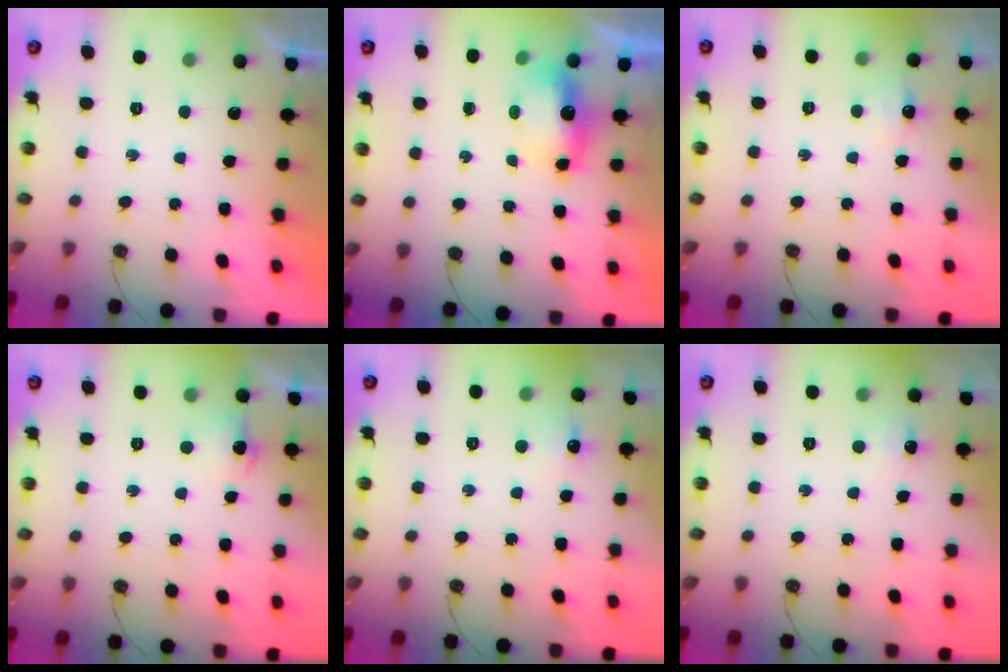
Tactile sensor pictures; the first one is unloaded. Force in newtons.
{"total": 6.2, "press": 6.2, "slide": 0.2}
{"total": 5.0, "press": 4.9, "slide": 0.8}
{"total": 7.2, "press": 7.1, "slide": 0.8}
{"total": 6.1, "press": 6.0, "slide": 0.9}
{"total": 5.3, "press": 5.2, "slide": 0.7}